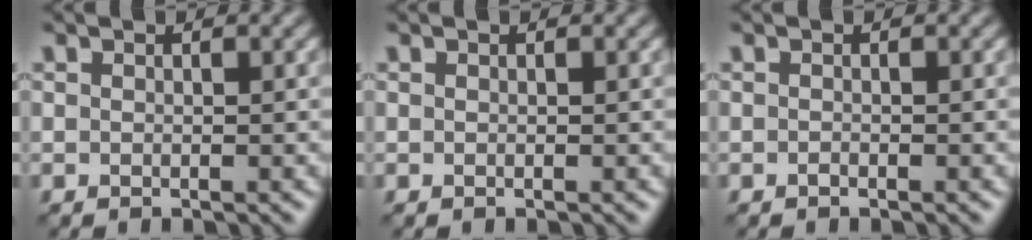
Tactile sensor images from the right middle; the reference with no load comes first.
{"total": 0.0}
{"total": 0.0}